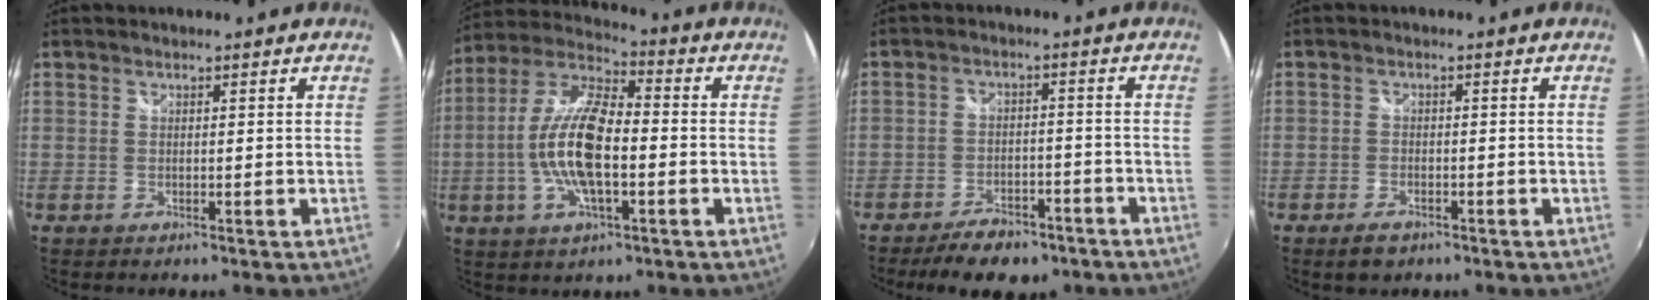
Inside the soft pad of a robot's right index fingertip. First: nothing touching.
{"total": 14.5, "force": [-2.4, 5.3, 13.3], "torque": [-0.271, 0.004, -0.050]}
{"total": 11.0, "force": [-8.3, 5.1, 5.2], "torque": [-0.126, -0.002, -0.118]}
{"total": 3.5, "force": [-2.4, 2.0, 1.6], "torque": [-0.040, -0.003, -0.039]}